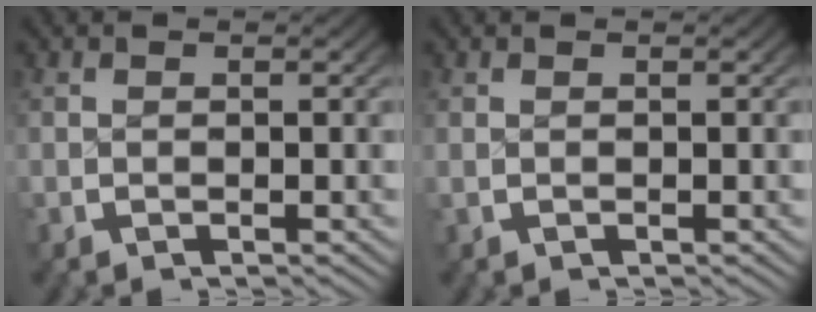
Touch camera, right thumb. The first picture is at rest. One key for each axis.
{"total": 0.0}